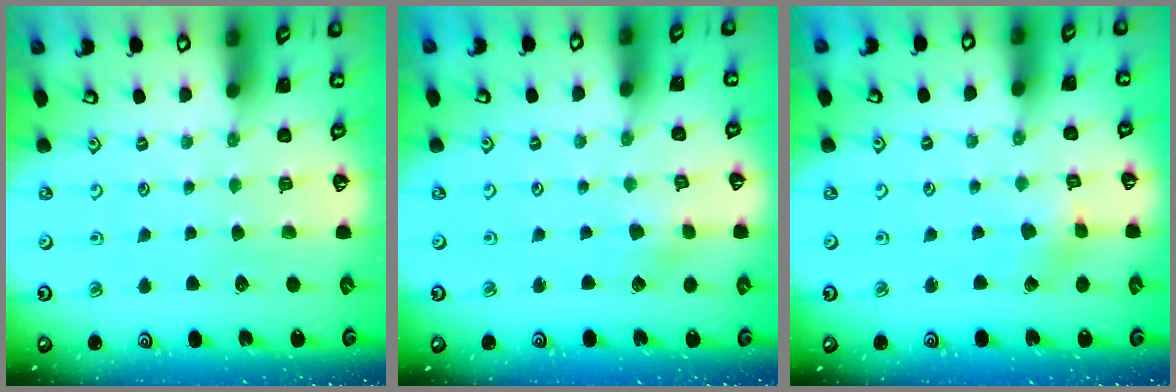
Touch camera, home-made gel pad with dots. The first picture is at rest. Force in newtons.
{"total": 2.8, "press": 2.7, "slide": 0.6}
{"total": 1.5, "press": 1.5, "slide": 0.2}